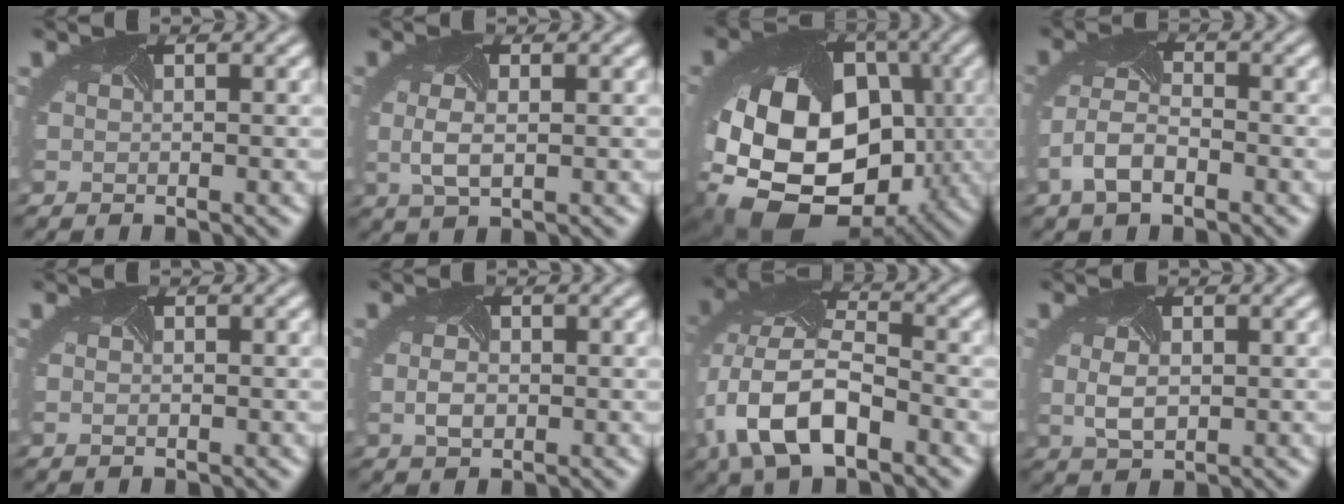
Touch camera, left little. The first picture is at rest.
{"total": 2.4, "force": [0.0, 1.0, 2.1], "torque": [-0.055, -0.004, -0.001]}
{"total": 18.8, "force": [-3.8, 13.8, 12.2], "torque": [-0.223, -0.034, -0.056]}
{"total": 4.2, "force": [-2.0, 2.1, 3.0], "torque": [-0.068, -0.002, -0.043]}
{"total": 0.8, "force": [-0.1, 0.6, 0.6], "torque": [-0.006, -0.003, -0.004]}
{"total": 1.7, "force": [-0.3, 1.1, 1.2], "torque": [-0.028, -0.003, -0.005]}
{"total": 10.1, "force": [-3.7, 5.4, 7.7], "torque": [-0.171, -0.006, -0.073]}
{"total": 2.4, "force": [0.0, 1.5, 1.8], "torque": [-0.048, -0.005, 0.004]}